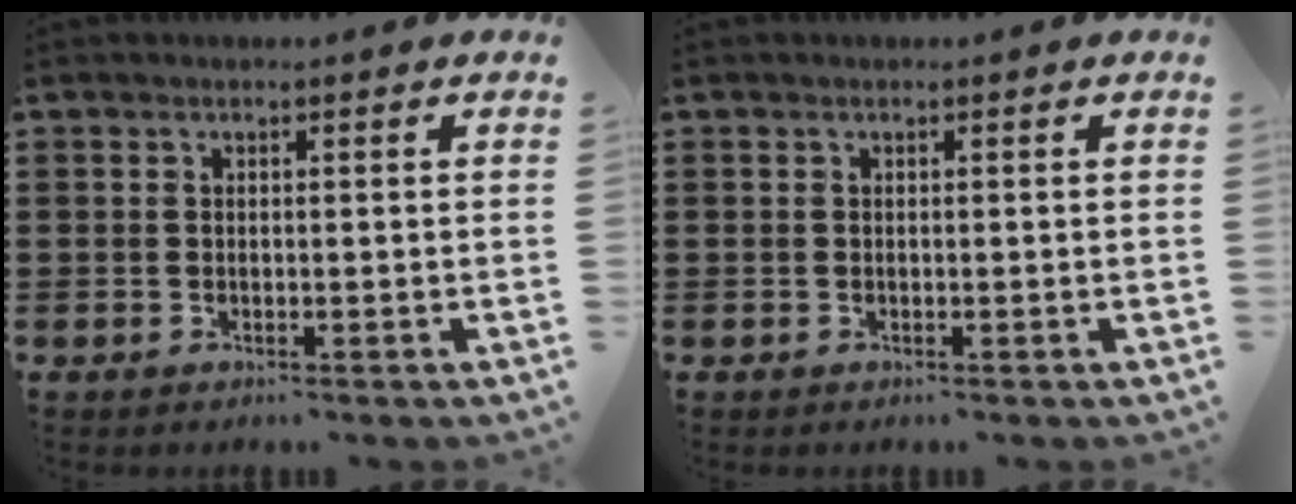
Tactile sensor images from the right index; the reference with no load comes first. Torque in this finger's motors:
{"motor_torque": [-0.35, 0.00, 0.01, -0.01]}